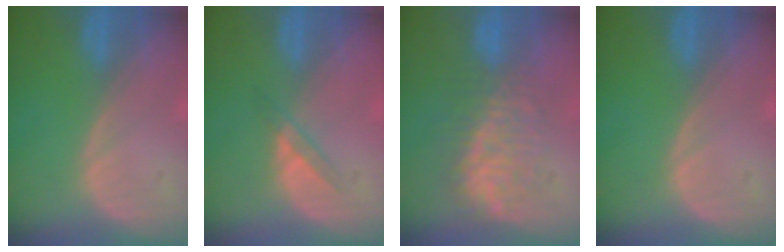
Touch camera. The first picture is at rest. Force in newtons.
{"total": 2.3, "press": 2.0, "slide": 1.0}
{"total": 7.7, "press": 7.7, "slide": 0.3}
{"total": 0.0}